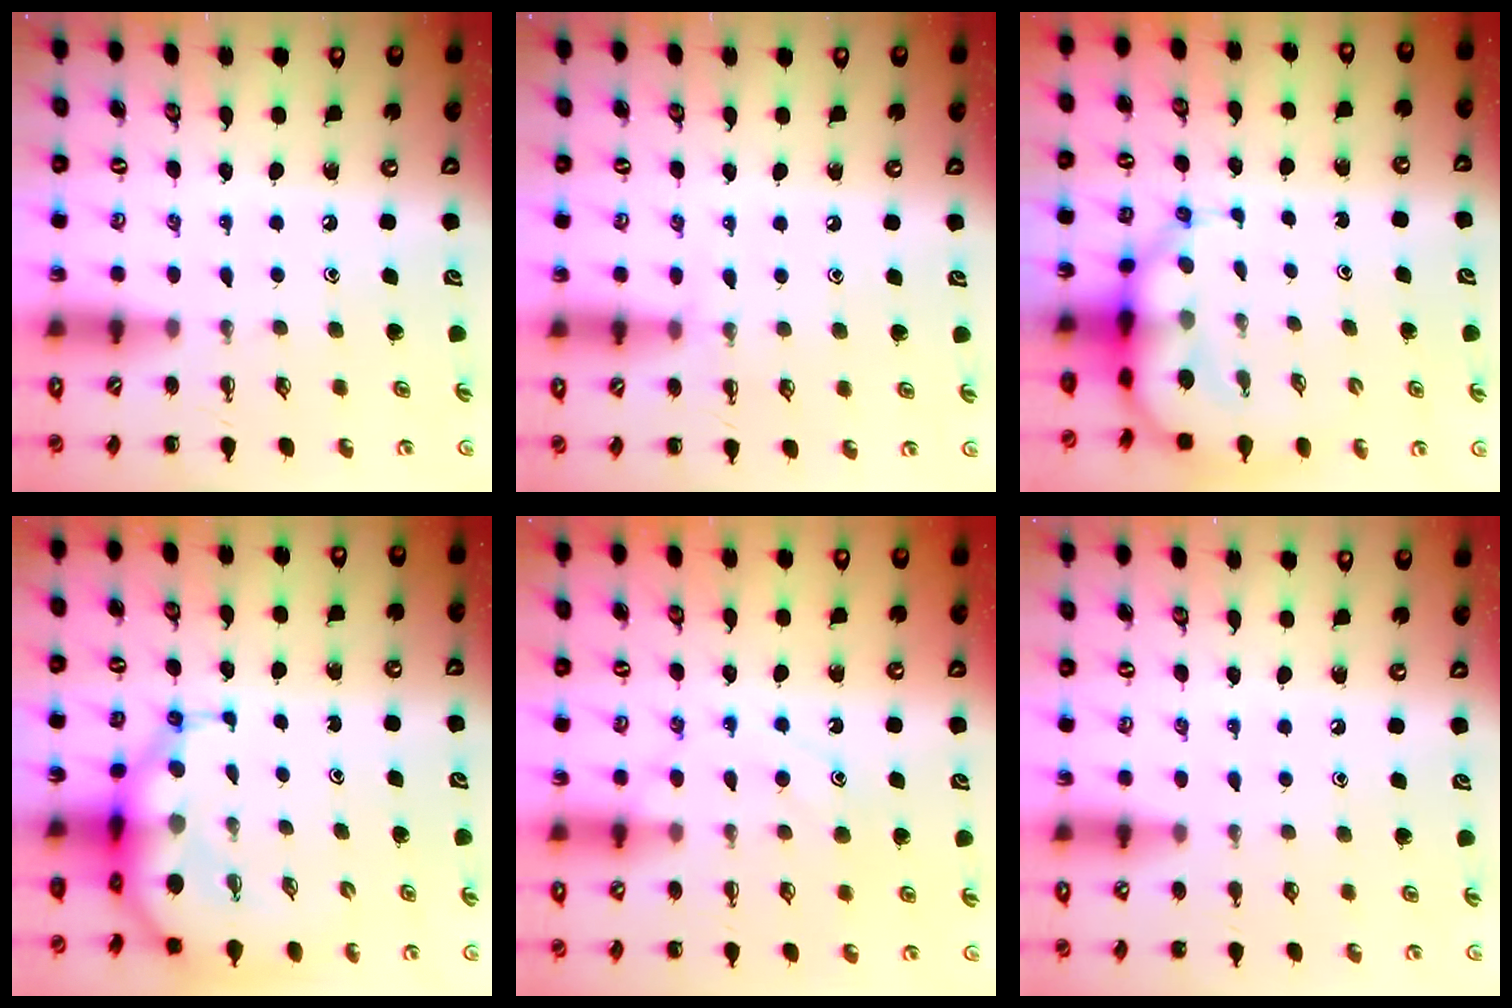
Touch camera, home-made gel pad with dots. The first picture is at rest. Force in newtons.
{"total": 5.4, "press": 5.1, "slide": 1.6}
{"total": 7.1, "press": 6.7, "slide": 2.3}
{"total": 8.9, "press": 8.5, "slide": 2.7}
{"total": 10.3, "press": 10.3, "slide": 0.8}
{"total": 3.8, "press": 3.6, "slide": 1.1}